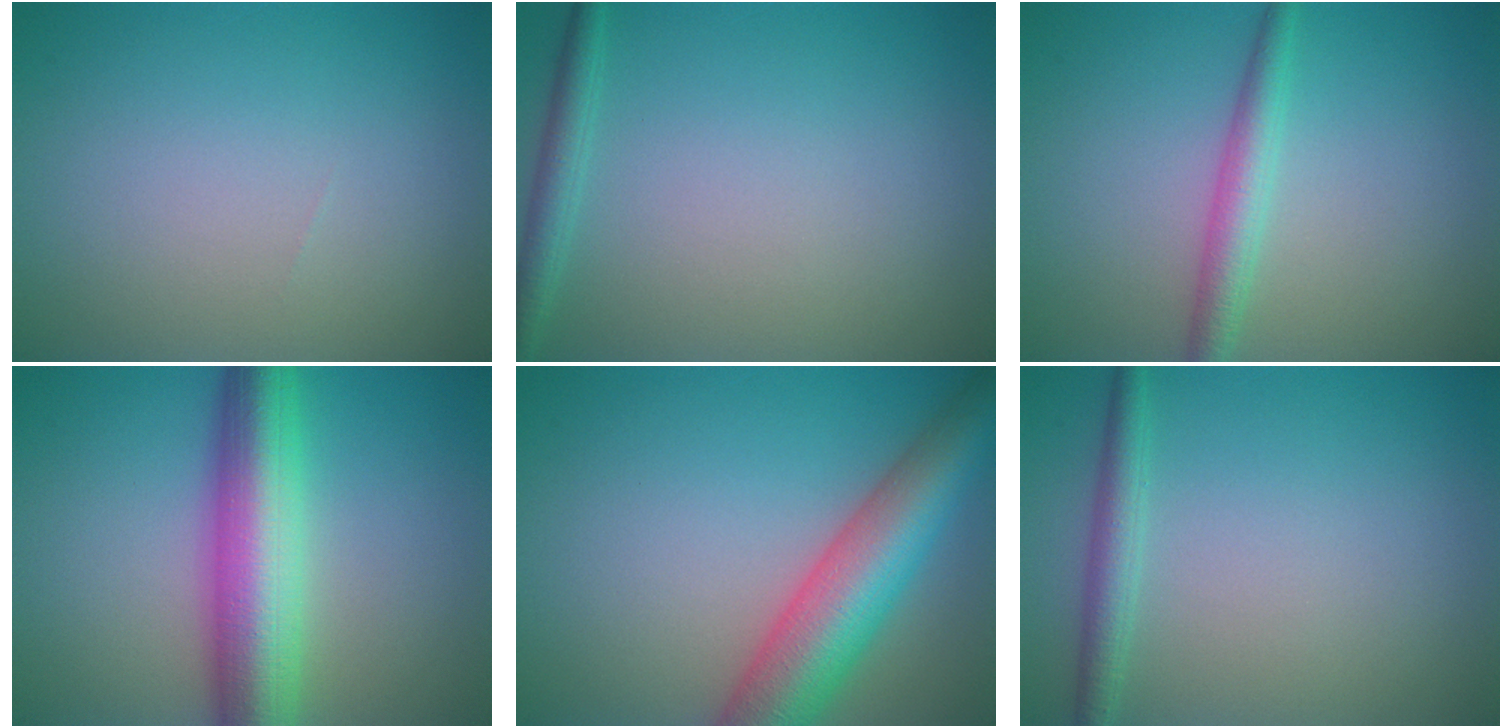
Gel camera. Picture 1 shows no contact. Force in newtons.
{"total": 1.8, "press": 1.8, "slide": 0.1}
{"total": 2.7, "press": 2.7, "slide": 0.0}
{"total": 8.9, "press": 8.9, "slide": 0.2}
{"total": 8.8, "press": 8.8, "slide": 0.3}
{"total": 2.2, "press": 2.2, "slide": 0.1}